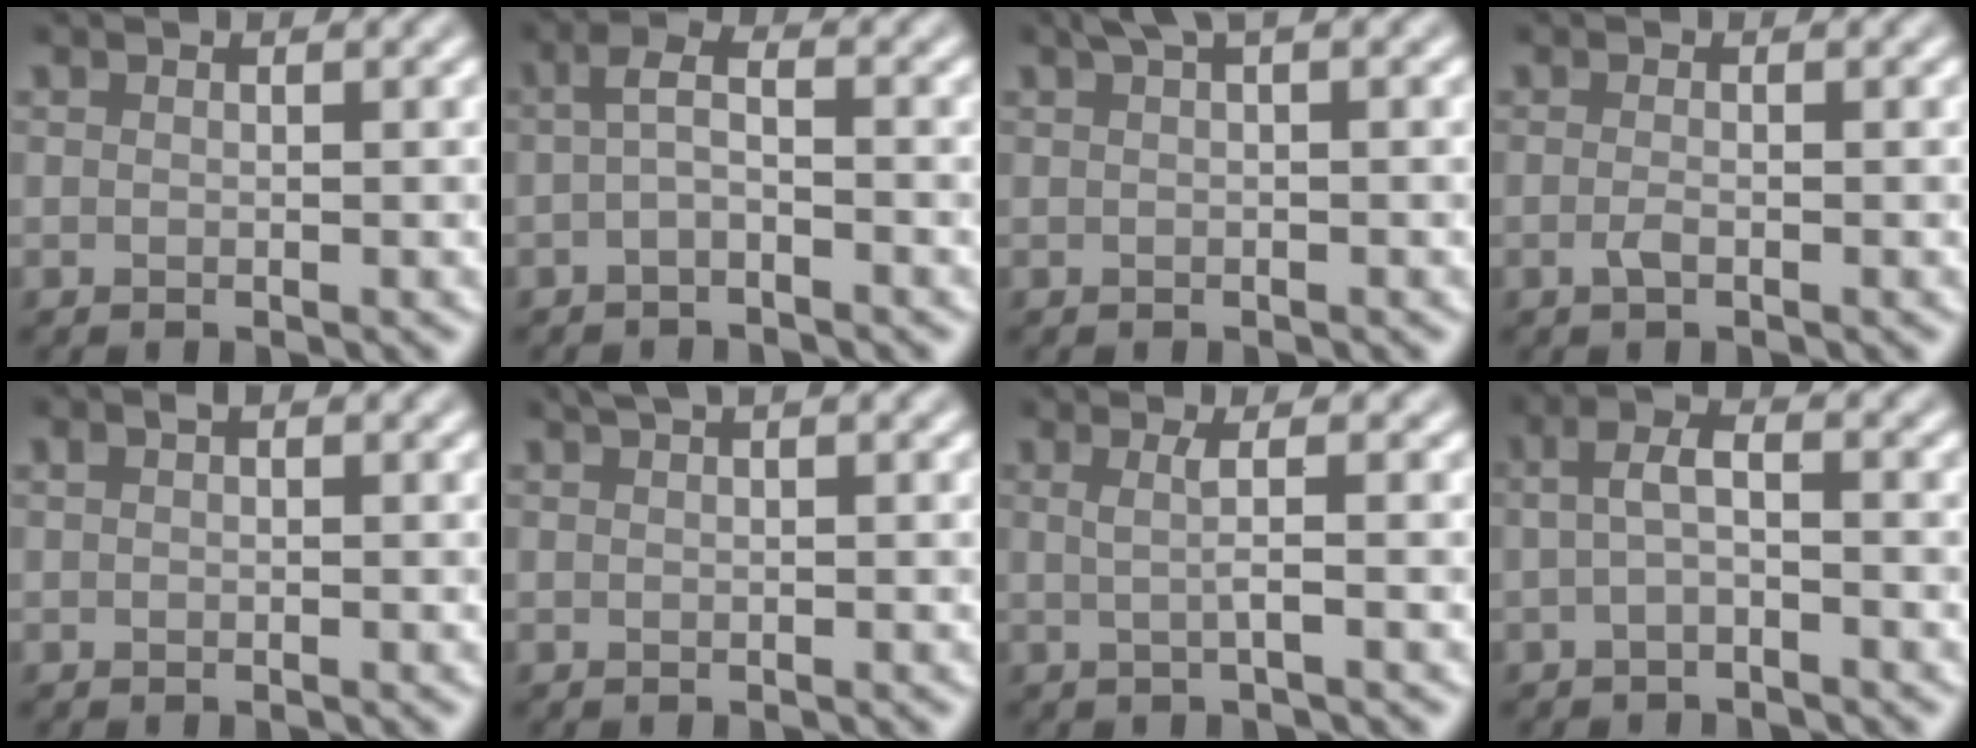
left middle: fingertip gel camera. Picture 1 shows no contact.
{"total": 1.9, "force": [-0.6, 0.5, 1.8], "torque": [-0.037, 0.006, -0.017]}
{"total": 1.8, "force": [0.9, 0.3, 1.5], "torque": [-0.022, 0.006, 0.017]}
{"total": 1.0, "force": [-0.4, 0.3, 0.9], "torque": [-0.017, -0.002, -0.011]}
{"total": 0.7, "force": [0.3, 0.4, 0.5], "torque": [-0.008, 0.004, 0.004]}
{"total": 1.5, "force": [0.9, 0.4, 1.2], "torque": [-0.015, 0.006, 0.012]}
{"total": 2.0, "force": [0.1, 0.5, 2.0], "torque": [-0.033, 0.002, -0.006]}
{"total": 2.3, "force": [-0.3, 0.6, 2.2], "torque": [-0.043, 0.006, -0.012]}